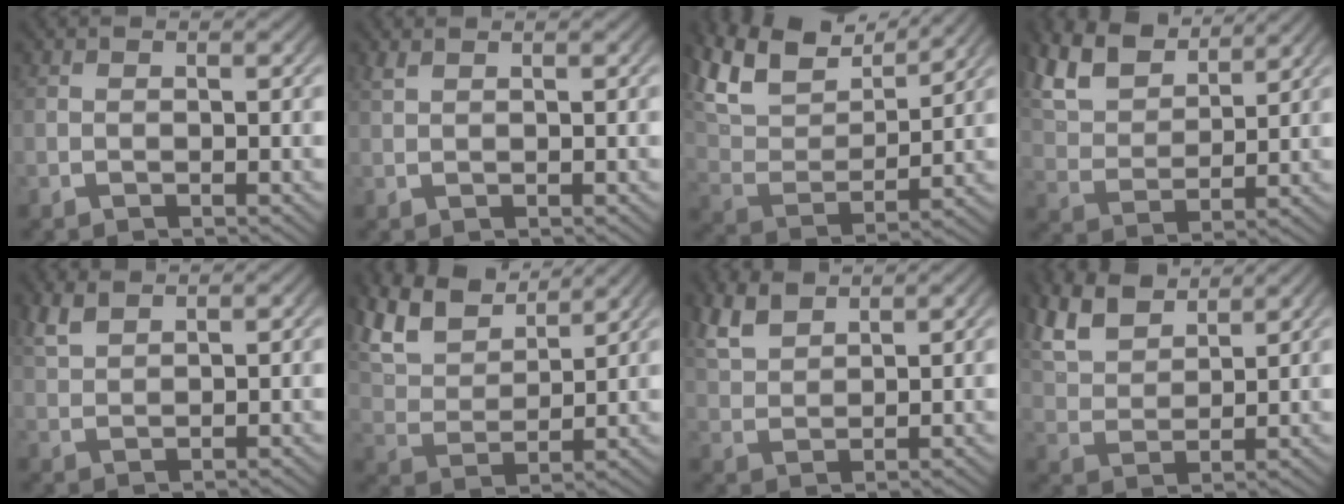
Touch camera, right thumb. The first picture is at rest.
{"total": 0.9, "force": [0.9, 0.0, 0.3], "torque": [-0.009, 0.004, 0.021]}
{"total": 10.0, "force": [6.1, 5.2, 6.0], "torque": [-0.131, 0.009, 0.105]}
{"total": 6.8, "force": [5.1, 2.9, 3.4], "torque": [-0.077, 0.007, 0.099]}
{"total": 2.4, "force": [2.2, 0.6, 0.9], "torque": [-0.019, 0.007, 0.051]}
{"total": 7.5, "force": [5.6, 3.2, 3.9], "torque": [-0.087, 0.009, 0.104]}
{"total": 3.7, "force": [3.2, 1.2, 1.5], "torque": [-0.032, 0.005, 0.071]}
{"total": 5.7, "force": [4.5, 2.2, 2.7], "torque": [-0.062, 0.007, 0.091]}